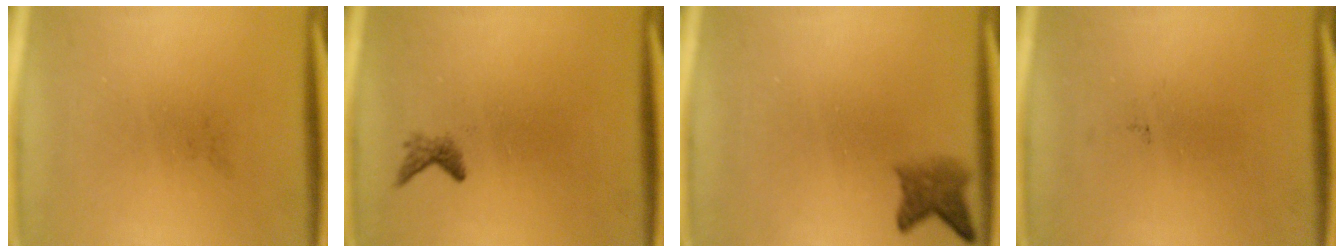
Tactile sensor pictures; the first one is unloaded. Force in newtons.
{"total": 1.1}
{"total": 2.9}
{"total": 0.0}